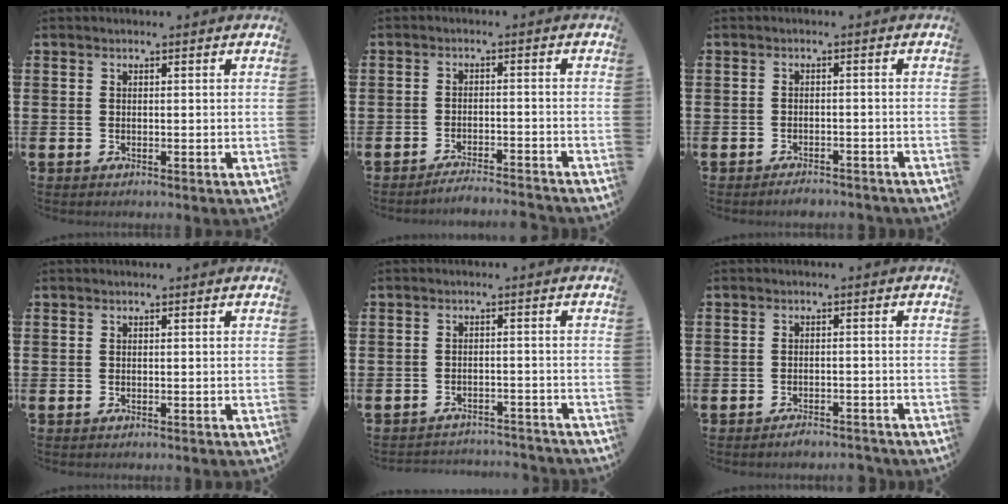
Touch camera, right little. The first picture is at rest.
{"total": 2.5, "force": [-2.5, -0.2, 0.6], "torque": [-0.010, 0.005, -0.050]}
{"total": 1.7, "force": [-1.7, 0.1, 0.4], "torque": [-0.010, 0.001, -0.033]}
{"total": 0.0}
{"total": 2.3, "force": [-2.3, 0.0, -0.1], "torque": [-0.004, 0.003, -0.050]}
{"total": 1.9, "force": [-1.8, 0.1, 0.5], "torque": [-0.012, 0.003, -0.036]}